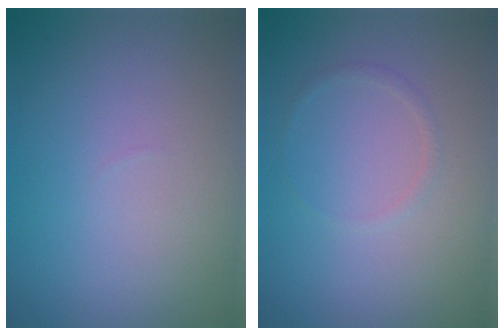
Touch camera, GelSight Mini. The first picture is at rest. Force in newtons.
{"total": 0.7, "press": 0.7, "slide": 0.0}